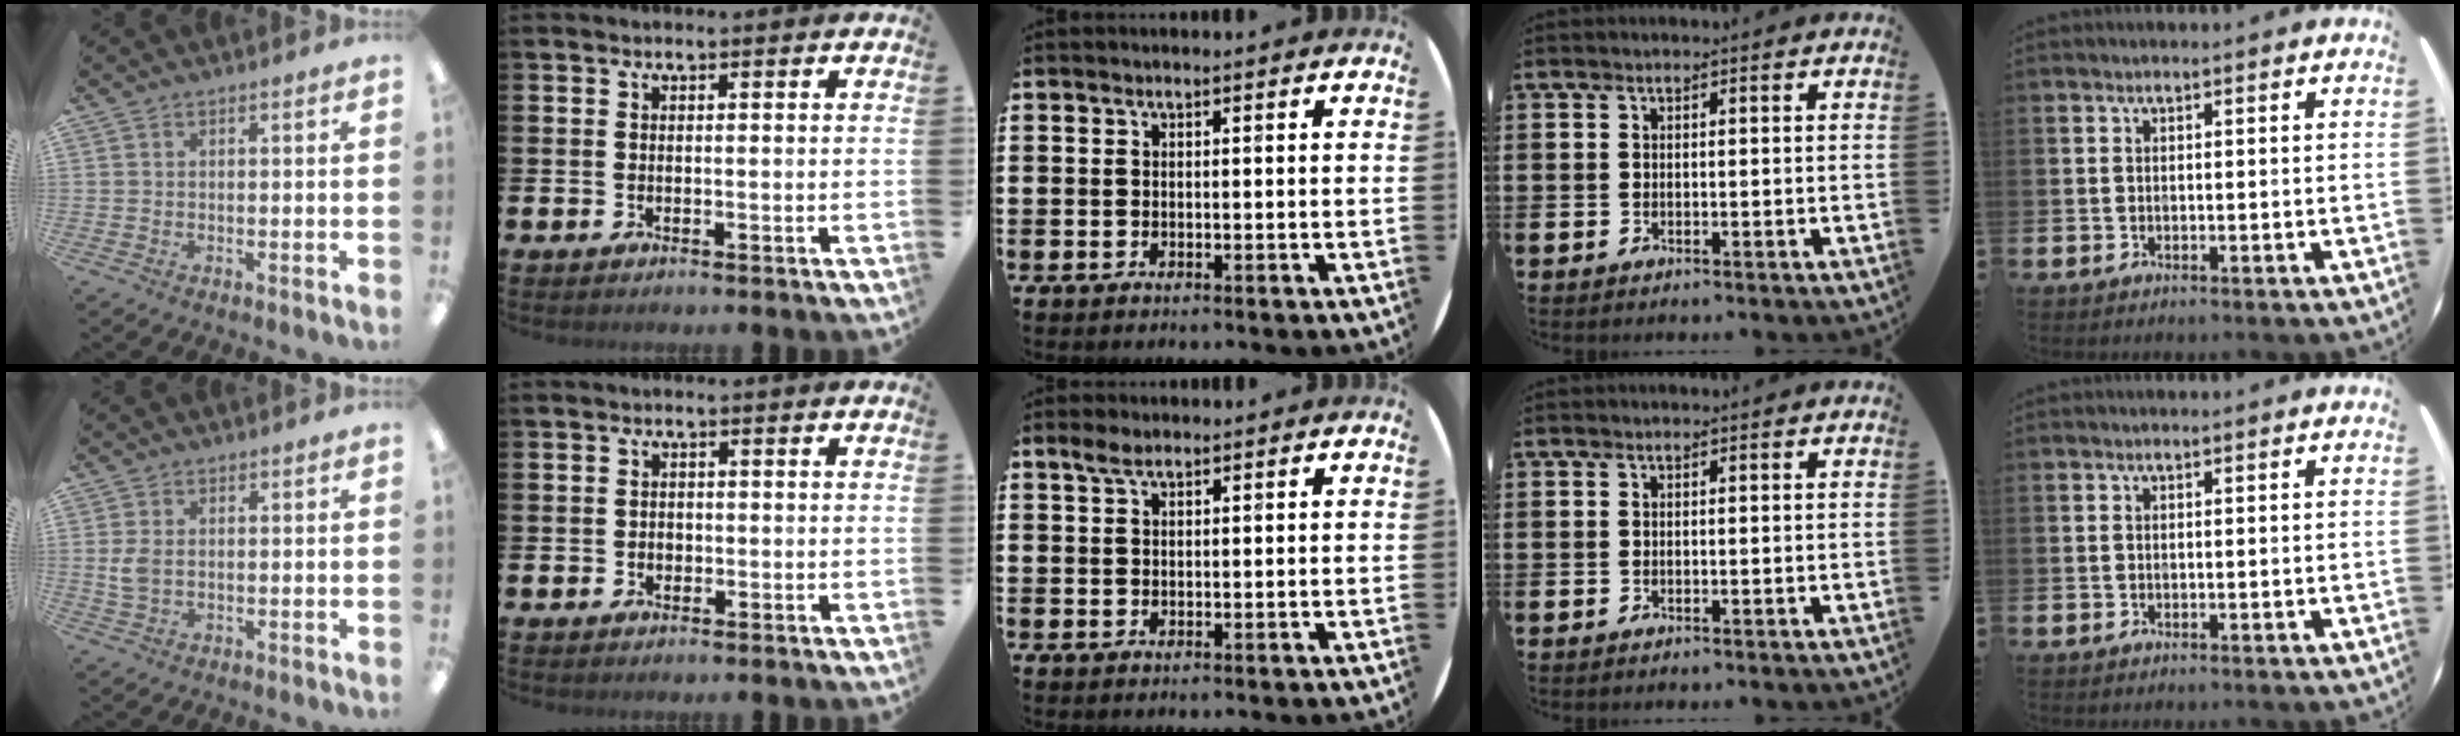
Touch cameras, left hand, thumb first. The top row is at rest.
{"thumb": {"total": 3.5, "force": [0.2, 2.2, 2.7], "torque": [-0.067, 0.000, -0.001]}, "index": {"total": 1.1, "force": [-0.2, 1.0, 0.5], "torque": [-0.009, 0.007, -0.006]}, "middle": {"total": 2.1, "force": [1.5, 0.8, 1.2], "torque": [-0.025, 0.006, 0.027]}}